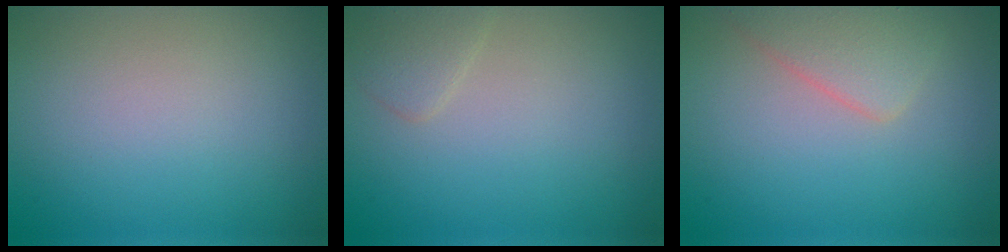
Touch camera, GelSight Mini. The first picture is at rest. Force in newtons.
{"total": 1.4, "press": 1.4, "slide": 0.1}
{"total": 2.9, "press": 2.9, "slide": 0.2}